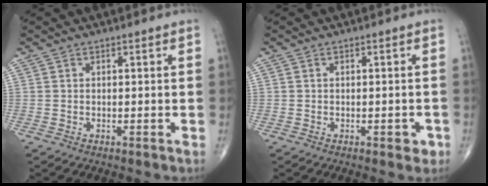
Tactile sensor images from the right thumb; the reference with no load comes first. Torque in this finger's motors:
{"motor_torque": [0.10, 0.32, 0.09, -0.16, 0.11]}